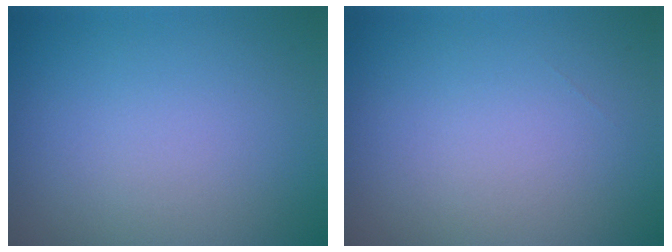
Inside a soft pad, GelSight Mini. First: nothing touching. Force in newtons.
{"total": 0.0}